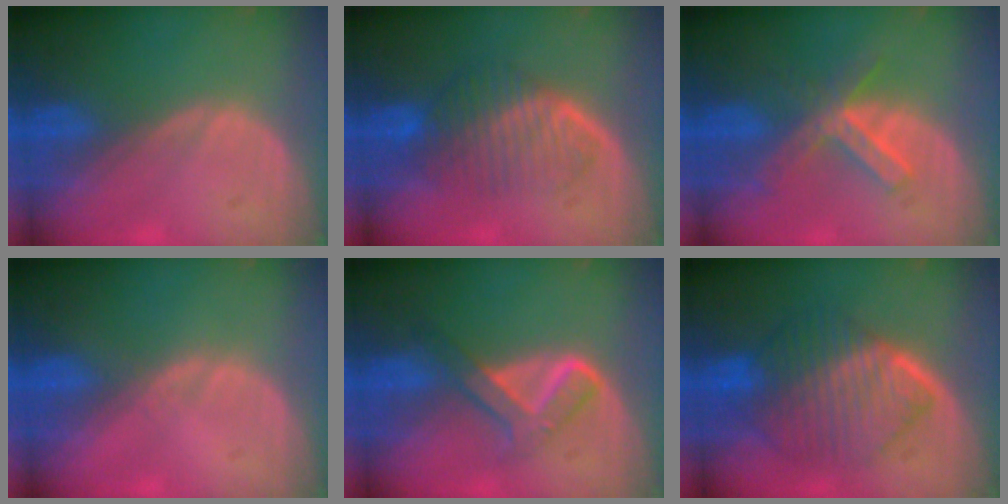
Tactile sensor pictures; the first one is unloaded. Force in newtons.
{"total": 6.7, "press": 6.5, "slide": 1.8}
{"total": 6.0, "press": 5.7, "slide": 1.9}
{"total": 0.7, "press": 0.5, "slide": 0.4}
{"total": 5.2, "press": 5.2, "slide": 0.5}
{"total": 9.5, "press": 9.5, "slide": 0.7}